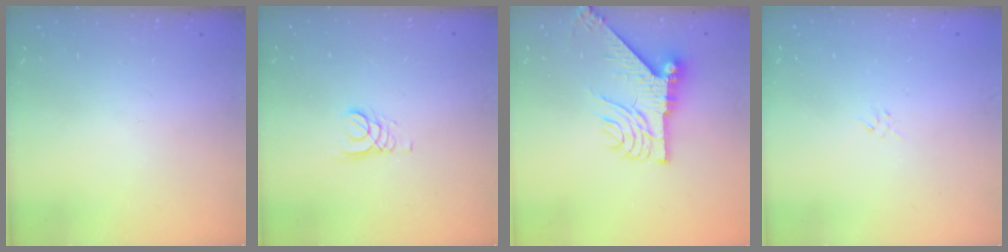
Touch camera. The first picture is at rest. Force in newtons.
{"total": 2.4, "press": 2.4, "slide": 0.2}
{"total": 12.1, "press": 12.0, "slide": 1.6}
{"total": 1.3, "press": 1.2, "slide": 0.5}